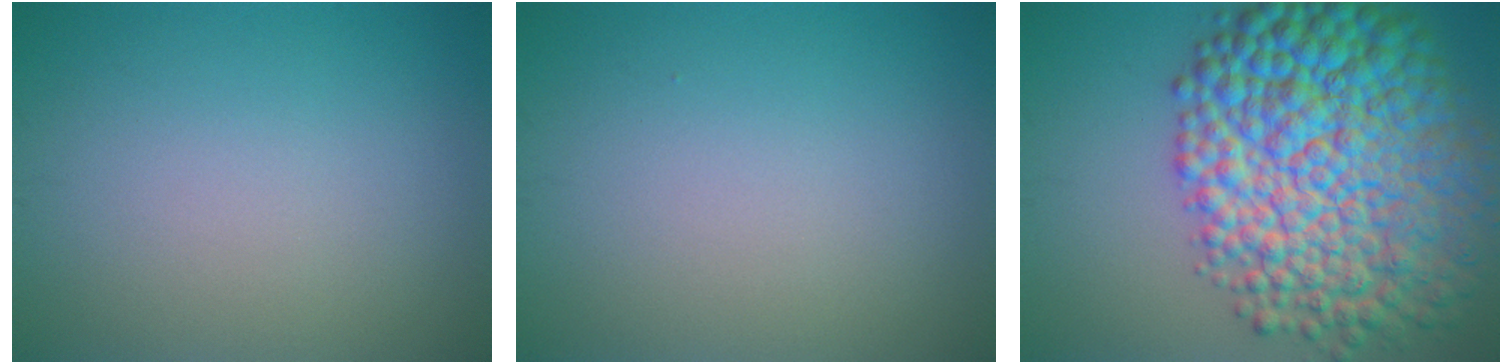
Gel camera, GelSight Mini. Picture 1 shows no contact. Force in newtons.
{"total": 0.0}
{"total": 14.9, "press": 14.9, "slide": 0.2}